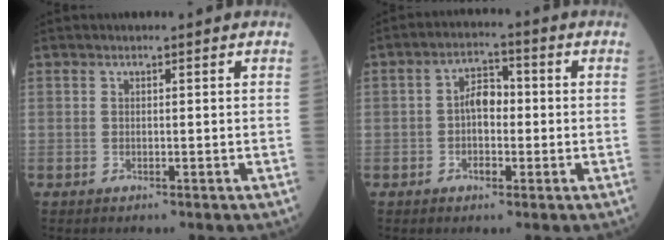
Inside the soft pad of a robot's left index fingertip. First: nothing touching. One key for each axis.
{"total": 4.8, "fx": -0.5, "fy": 2.9, "fz": 3.8, "tx": -0.069, "ty": 0.019, "tz": -0.011}